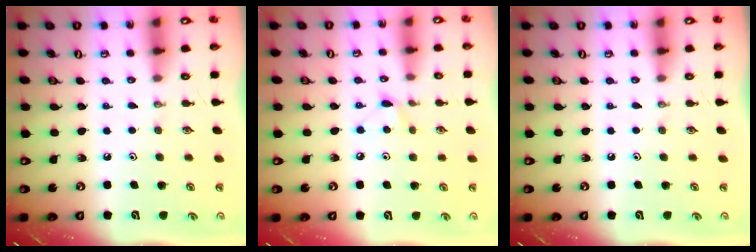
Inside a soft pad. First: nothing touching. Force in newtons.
{"total": 6.5, "press": 6.5, "slide": 0.5}
{"total": 0.0}